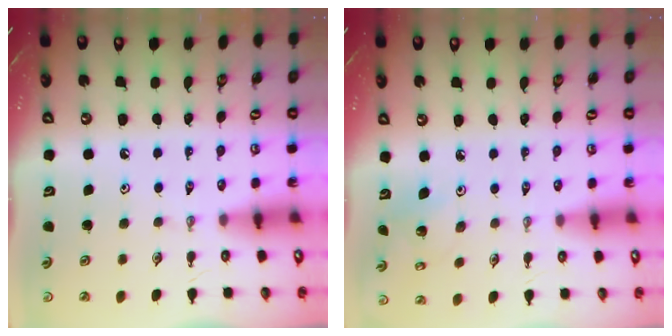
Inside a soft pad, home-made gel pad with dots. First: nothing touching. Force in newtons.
{"total": 3.5, "press": 3.5, "slide": 0.3}